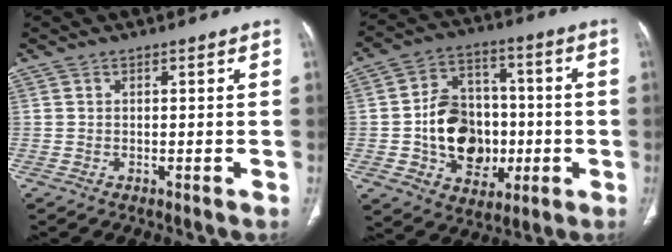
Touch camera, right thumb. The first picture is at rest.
{"total": 17.0, "force": [-2.6, 13.0, 10.7], "torque": [-0.121, 0.029, -0.032]}